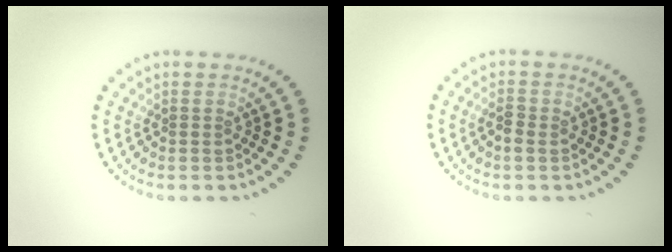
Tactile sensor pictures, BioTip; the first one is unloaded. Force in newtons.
{"total": 1.3, "press": 1.3, "slide": 0.1}